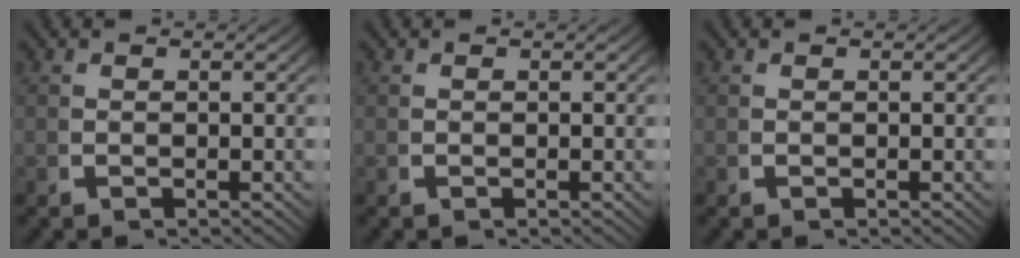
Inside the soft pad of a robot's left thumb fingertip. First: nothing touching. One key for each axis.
{"total": 0.0}
{"total": 0.0}